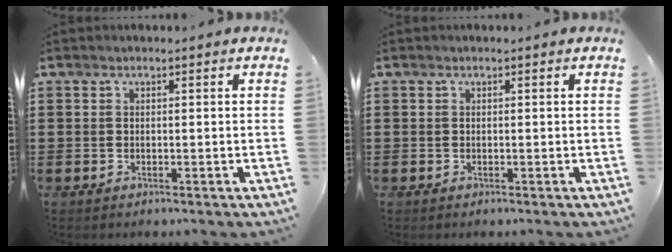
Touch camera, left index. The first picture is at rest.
{"total": 0.0}